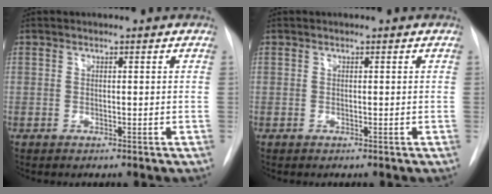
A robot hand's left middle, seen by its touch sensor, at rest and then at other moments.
{"total": 0.0}